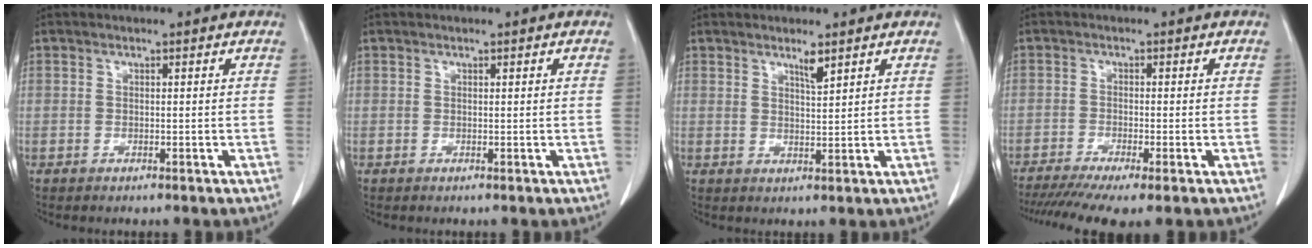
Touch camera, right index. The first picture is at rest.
{"total": 0.0}
{"total": 2.3, "force": [1.7, 0.0, 1.5], "torque": [-0.030, -0.006, 0.031]}
{"total": 9.4, "force": [-7.1, 0.7, 6.2], "torque": [-0.098, -0.015, -0.113]}